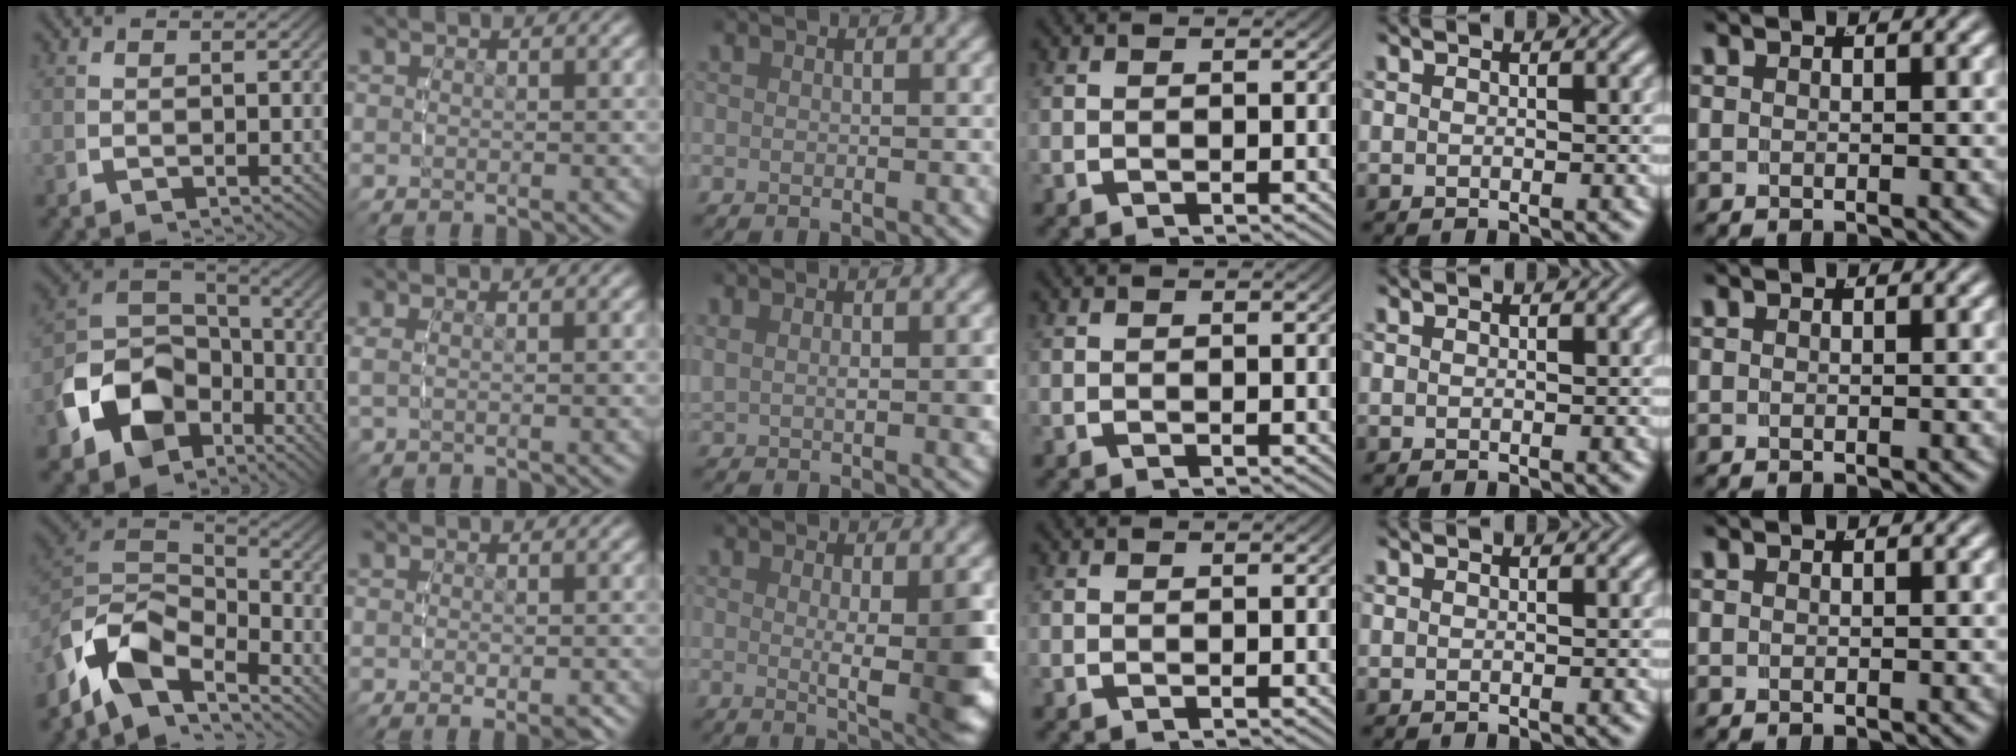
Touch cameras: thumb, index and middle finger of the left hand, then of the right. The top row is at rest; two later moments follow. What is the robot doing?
{"motion": "lift_and_place", "object": "bottle cap"}